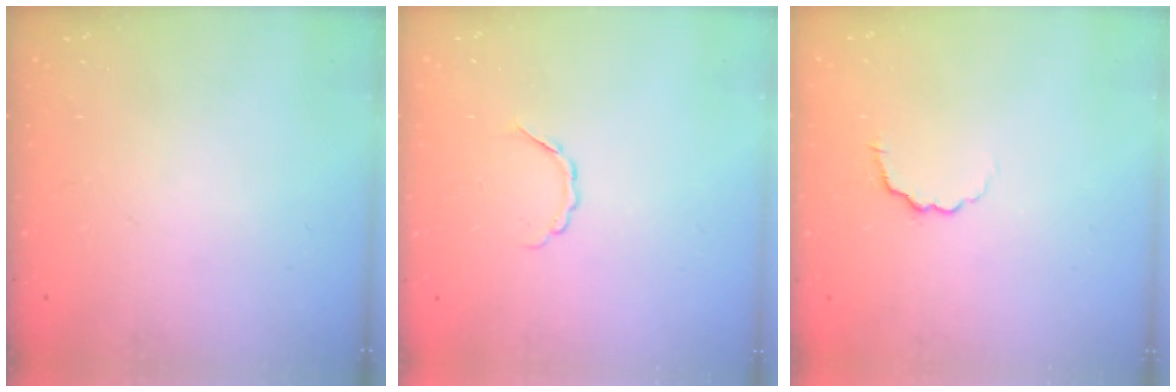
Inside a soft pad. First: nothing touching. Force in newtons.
{"total": 3.6, "press": 3.6, "slide": 0.7}
{"total": 3.7, "press": 3.5, "slide": 1.1}